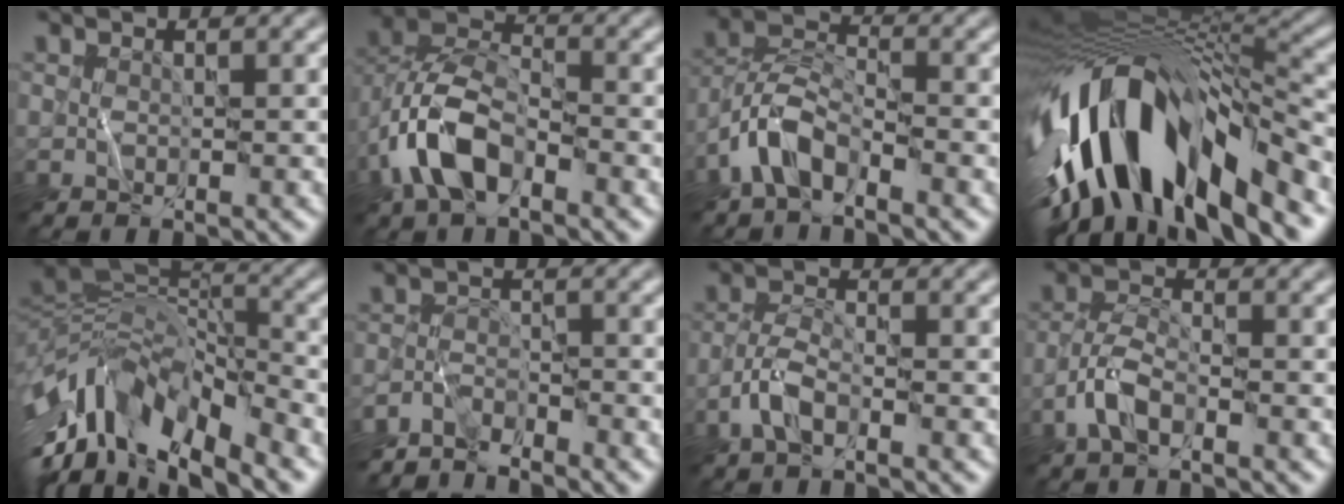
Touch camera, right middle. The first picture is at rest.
{"total": 6.7, "force": [-3.0, 3.6, 4.7], "torque": [-0.090, 0.009, -0.067]}
{"total": 3.9, "force": [-2.6, 1.7, 2.4], "torque": [-0.041, 0.010, -0.060]}
{"total": 15.5, "force": [-5.4, 7.2, 12.7], "torque": [-0.234, 0.000, -0.080]}
{"total": 12.5, "force": [-5.3, 5.6, 9.8], "torque": [-0.197, 0.015, -0.095]}
{"total": 3.5, "force": [-3.2, 0.9, 0.9], "torque": [-0.014, 0.000, -0.069]}
{"total": 2.6, "force": [-1.4, 1.0, 2.0], "torque": [-0.042, 0.008, -0.036]}
{"total": 3.0, "force": [-1.6, 1.2, 2.2], "torque": [-0.044, 0.009, -0.040]}